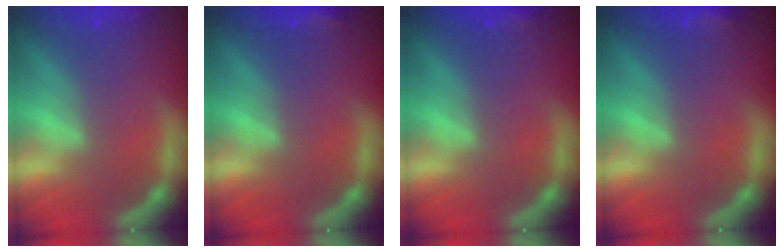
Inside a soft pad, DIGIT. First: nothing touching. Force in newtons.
{"total": 1.4}
{"total": 0.9}
{"total": 1.4}